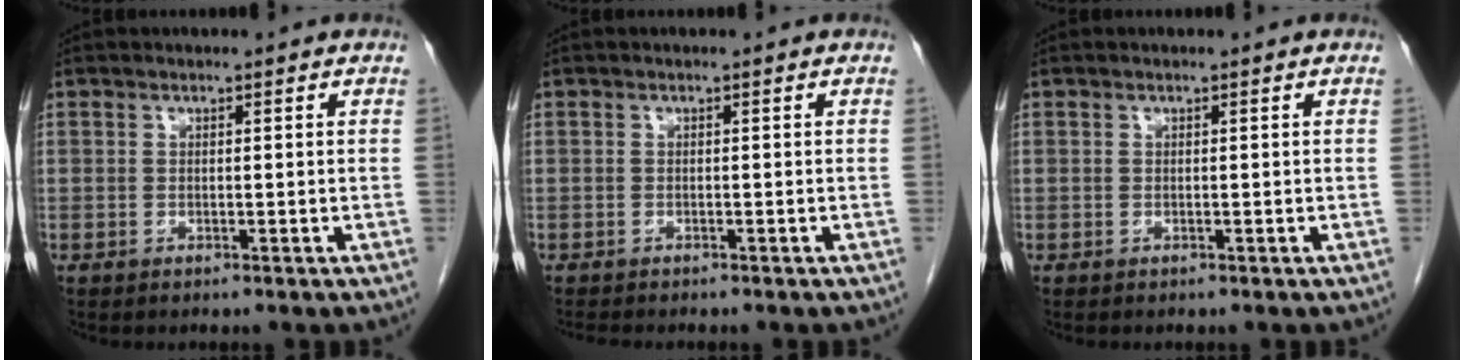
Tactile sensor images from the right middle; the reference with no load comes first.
{"total": 2.0, "force": [-1.8, 0.4, 0.8], "torque": [-0.017, -0.005, -0.025]}
{"total": 0.0}